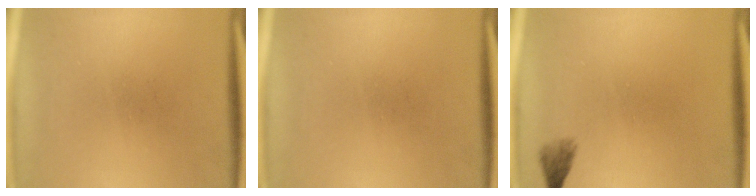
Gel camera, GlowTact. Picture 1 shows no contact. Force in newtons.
{"total": 0.0}
{"total": 1.5}